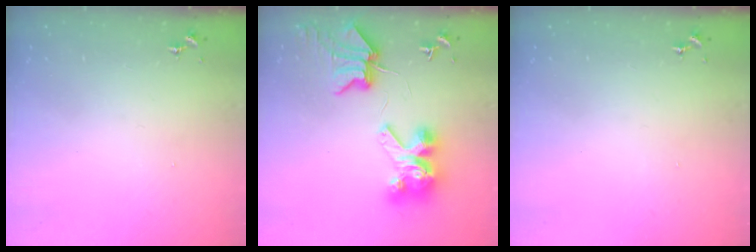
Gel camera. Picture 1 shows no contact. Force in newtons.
{"total": 10.2, "press": 10.1, "slide": 1.4}
{"total": 0.0}